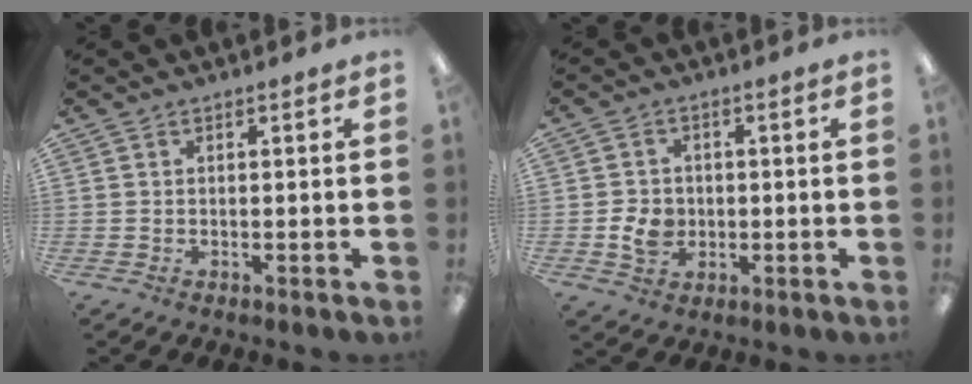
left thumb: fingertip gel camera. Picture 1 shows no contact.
{"total": 5.4, "force": [-0.9, 4.4, 2.9], "torque": [-0.056, 0.001, -0.017]}